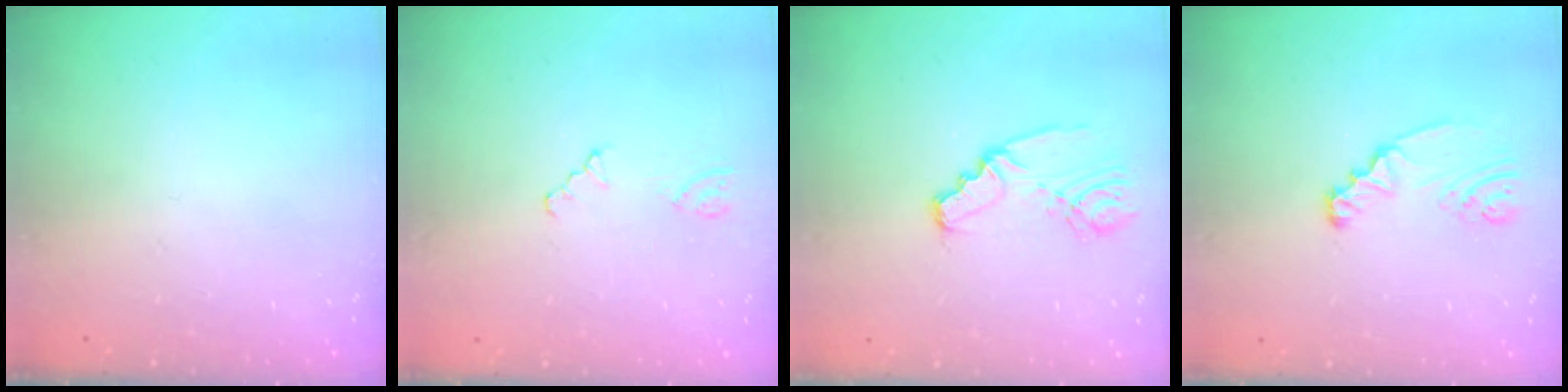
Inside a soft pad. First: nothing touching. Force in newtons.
{"total": 1.3, "press": 1.3, "slide": 0.4}
{"total": 5.2, "press": 5.2, "slide": 0.3}
{"total": 2.4, "press": 2.4, "slide": 0.2}